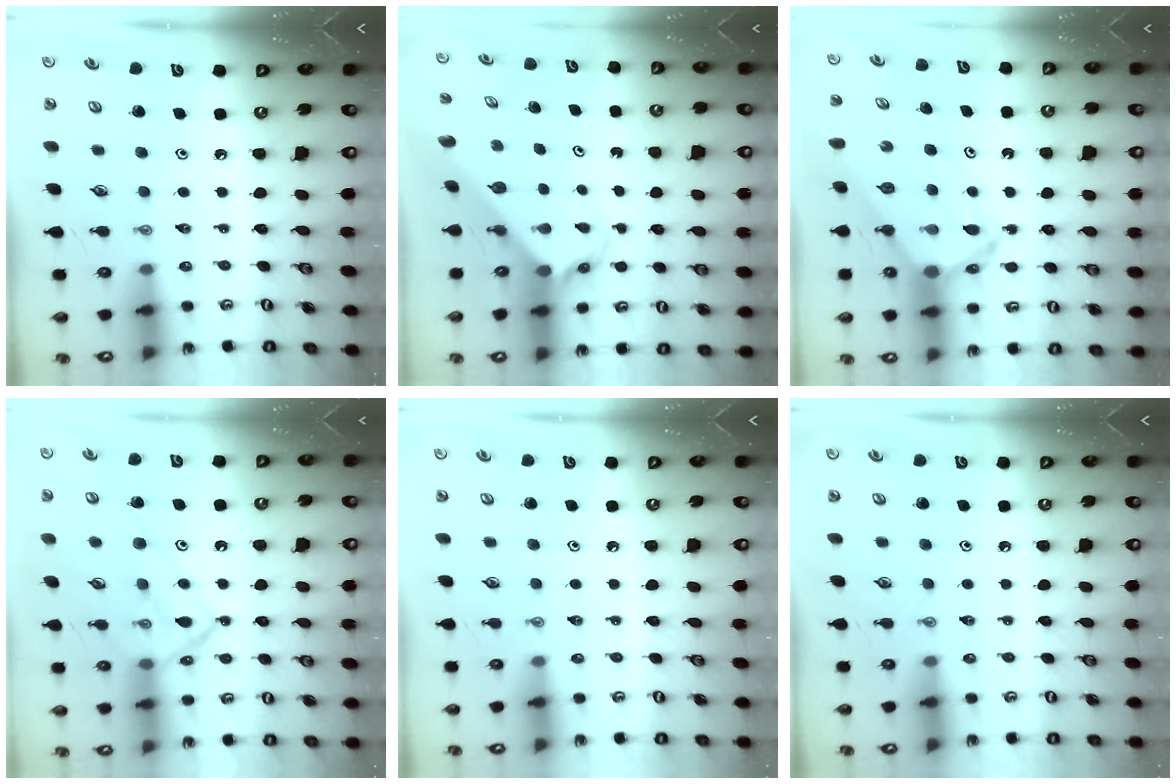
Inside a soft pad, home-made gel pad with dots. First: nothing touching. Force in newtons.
{"total": 2.9, "press": 2.9, "slide": 0.3}
{"total": 8.2, "press": 8.2, "slide": 0.8}
{"total": 15.1, "press": 15.1, "slide": 1.1}
{"total": 0.0}
{"total": 0.0}